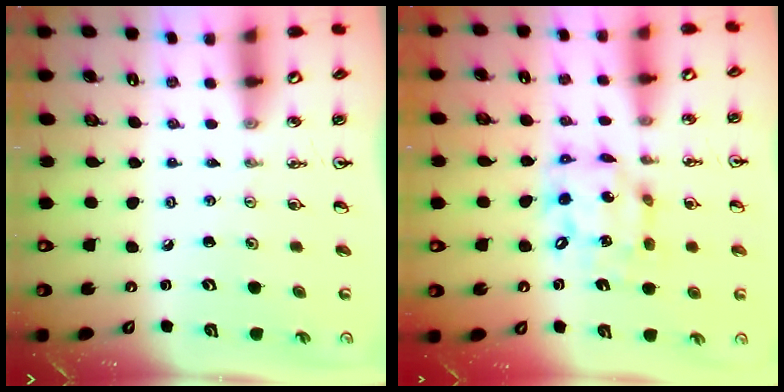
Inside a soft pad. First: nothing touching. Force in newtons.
{"total": 13.7, "press": 13.6, "slide": 1.3}